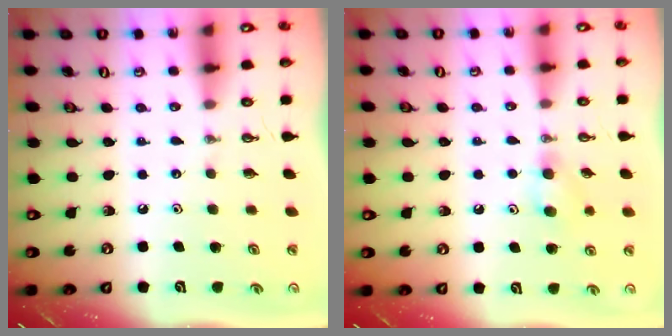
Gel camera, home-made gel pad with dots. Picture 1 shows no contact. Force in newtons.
{"total": 6.3, "press": 6.2, "slide": 1.3}